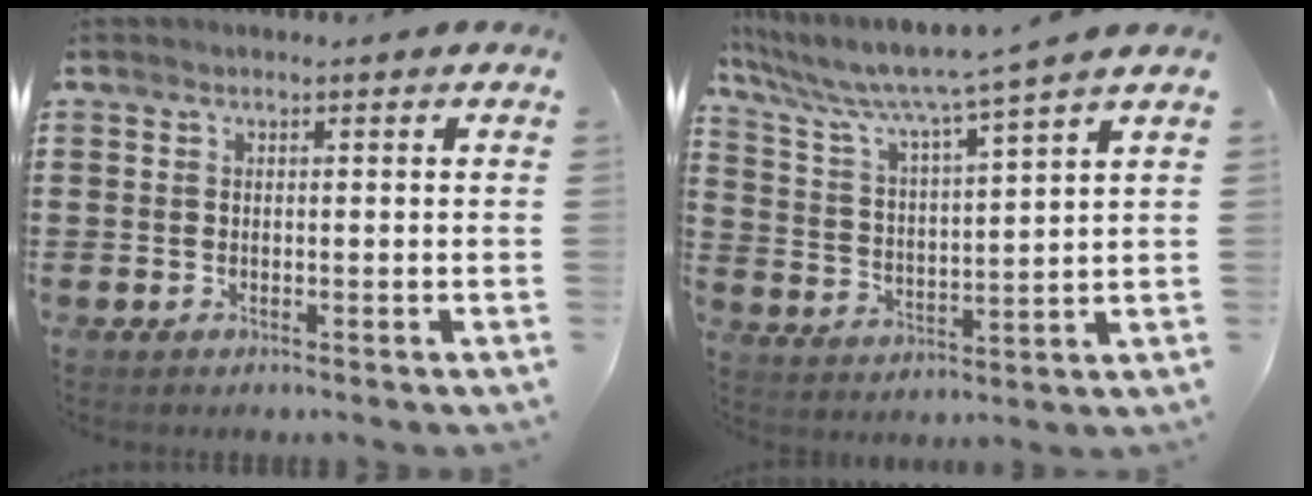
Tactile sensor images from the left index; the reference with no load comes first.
{"total": 6.4, "force": [5.6, -0.4, 3.0], "torque": [-0.087, -0.044, 0.088]}